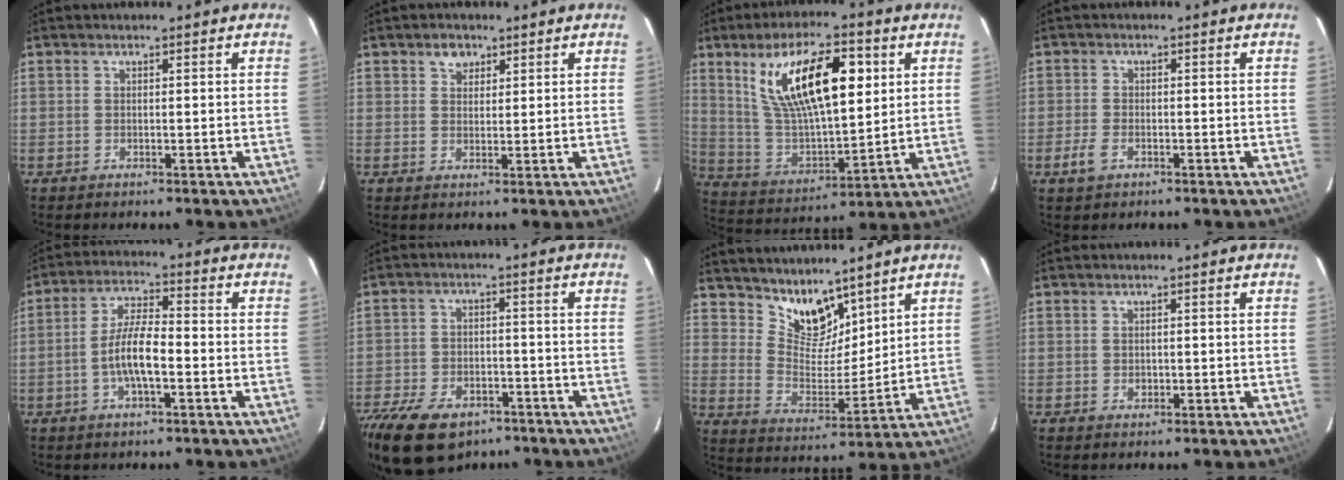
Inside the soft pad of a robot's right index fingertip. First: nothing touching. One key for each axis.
{"total": 2.7, "fx": 1.6, "fy": 2.0, "fz": 0.9, "tx": -0.009, "ty": 0.008, "tz": 0.028}
{"total": 19.5, "fx": 7.4, "fy": 7.4, "fz": 16.4, "tx": -0.291, "ty": 0.009, "tz": 0.148}
{"total": 3.4, "fx": -1.7, "fy": 1.9, "fz": 2.2, "tx": -0.056, "ty": -0.001, "tz": -0.034}
{"total": 7.8, "fx": -2.5, "fy": 1.9, "fz": 7.1, "tx": -0.144, "ty": 0.007, "tz": -0.047}
{"total": 19.5, "fx": -12.7, "fy": 10.9, "fz": 10.0, "tx": -0.241, "ty": -0.025, "tz": -0.201}
{"total": 9.8, "fx": 8.1, "fy": 4.5, "fz": 3.3, "tx": -0.057, "ty": -0.001, "tz": 0.159}
{"total": 1.0, "fx": -0.2, "fy": 0.8, "fz": 0.4, "tx": -0.005, "ty": 0.001, "tz": -0.003}